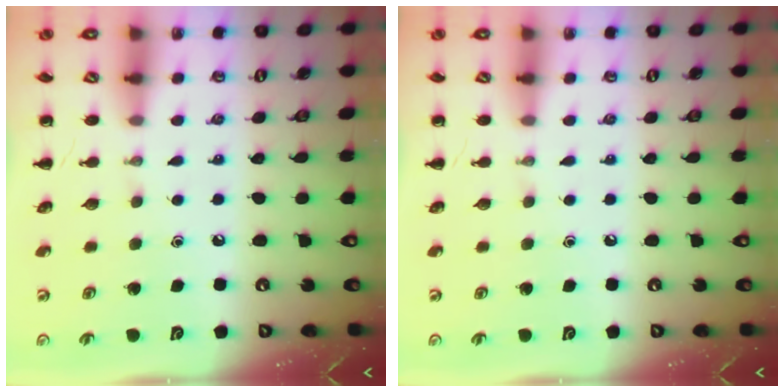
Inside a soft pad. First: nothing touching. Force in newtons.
{"total": 0.0}